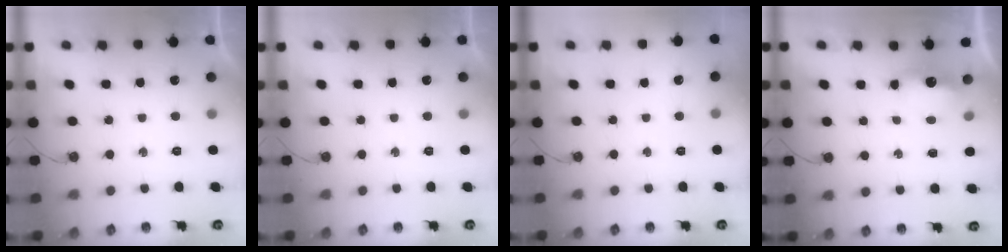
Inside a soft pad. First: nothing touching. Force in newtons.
{"total": 0.0}
{"total": 0.0}
{"total": 4.2, "press": 4.2, "slide": 0.5}